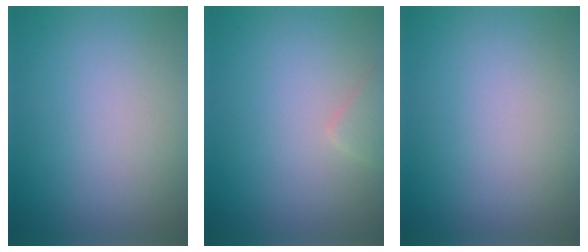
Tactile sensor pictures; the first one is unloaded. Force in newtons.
{"total": 1.3, "press": 1.2, "slide": 0.1}
{"total": 0.0}